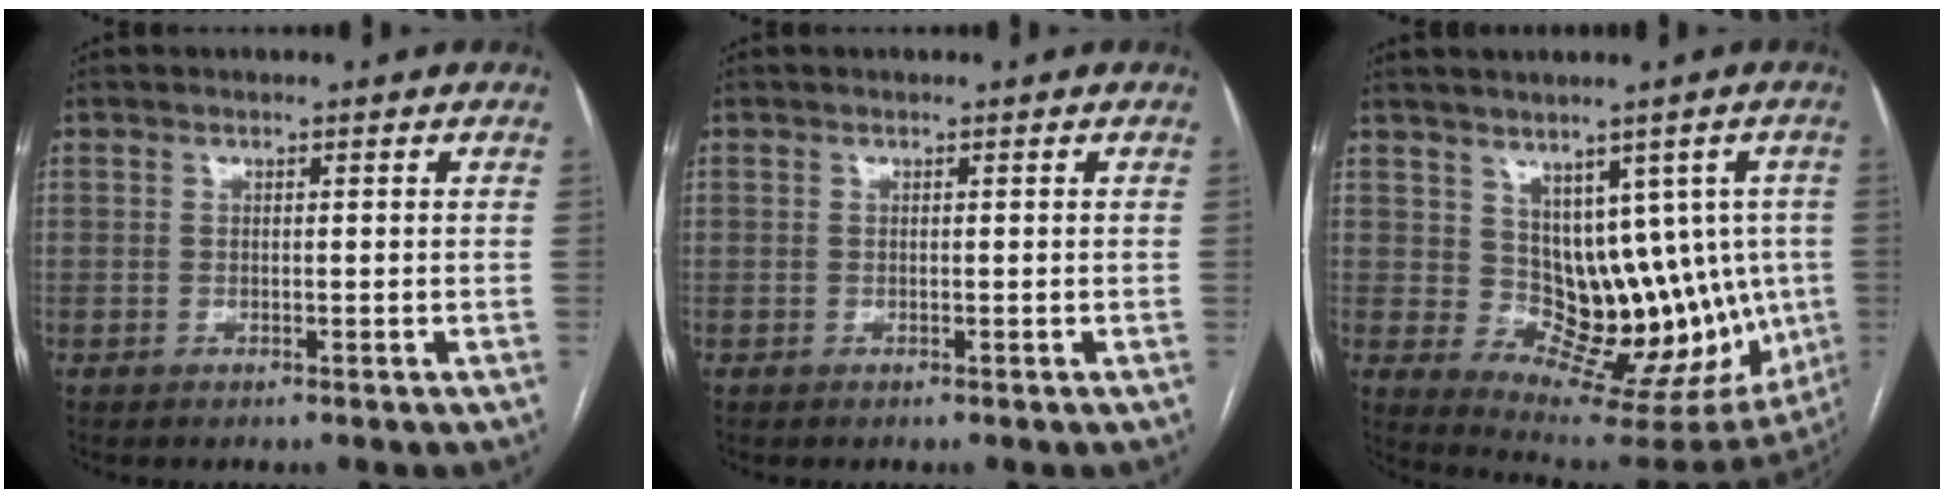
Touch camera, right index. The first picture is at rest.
{"total": 0.0}
{"total": 13.0, "force": [1.8, 8.9, 9.3], "torque": [-0.097, 0.023, 0.057]}